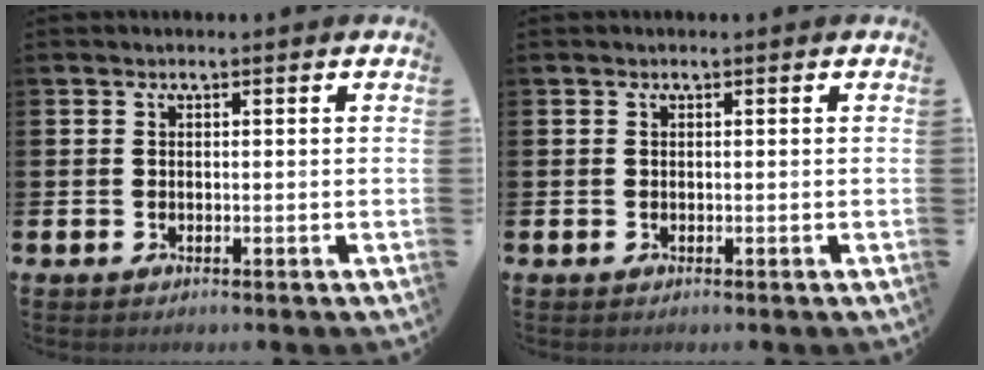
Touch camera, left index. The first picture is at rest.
{"total": 0.0}